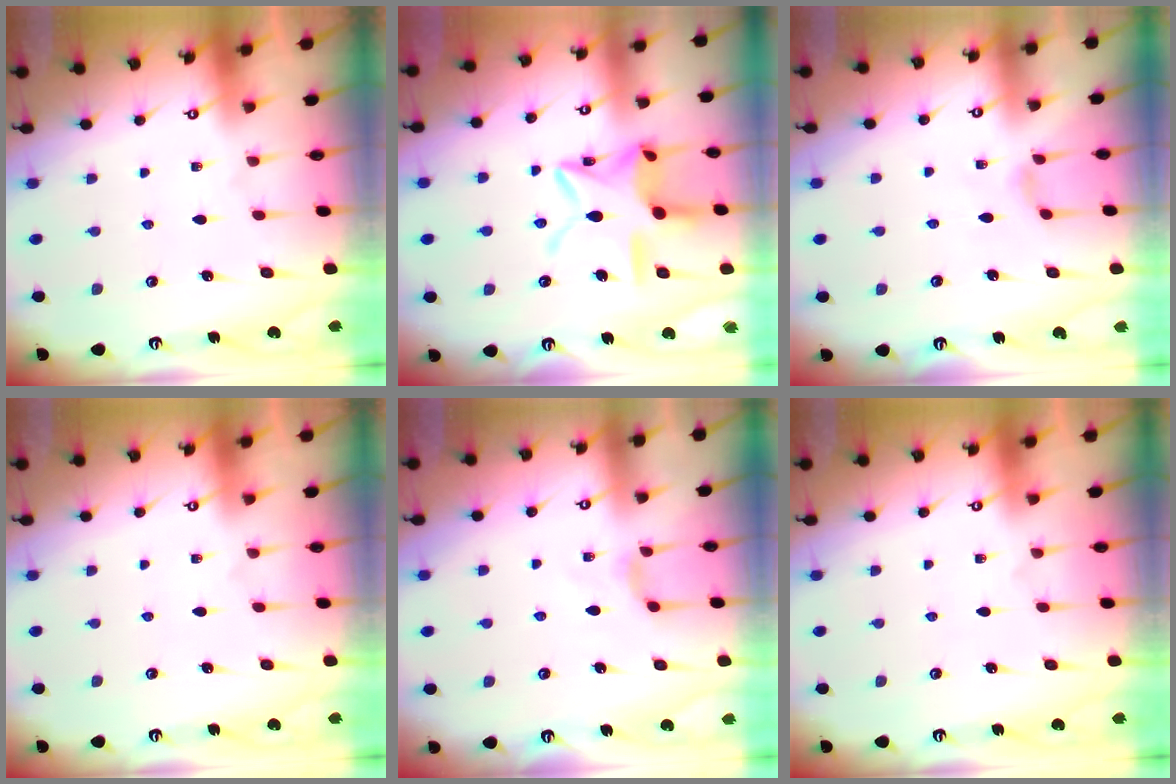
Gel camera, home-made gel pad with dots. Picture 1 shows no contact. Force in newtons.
{"total": 15.5, "press": 15.4, "slide": 1.4}
{"total": 2.4, "press": 2.3, "slide": 0.5}
{"total": 0.0}
{"total": 2.7, "press": 2.6, "slide": 0.6}
{"total": 0.0}